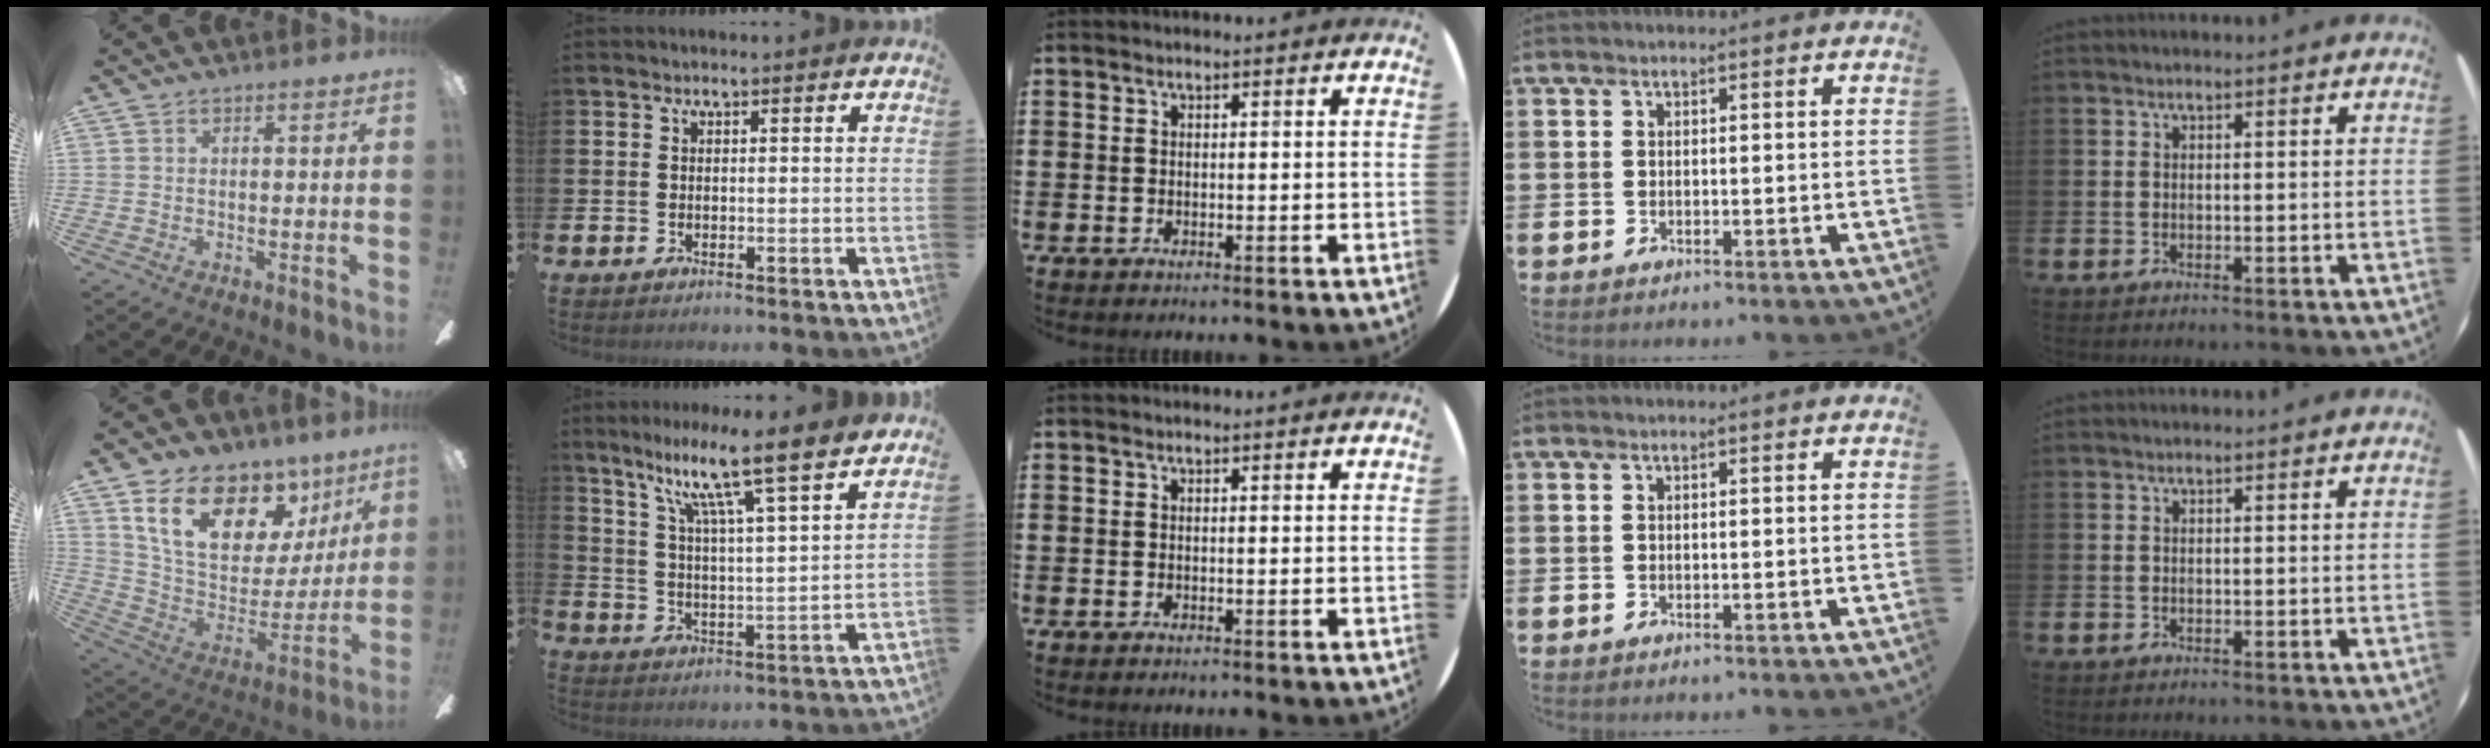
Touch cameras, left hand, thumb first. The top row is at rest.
{"thumb": {"total": 20.4, "force": [12.2, 11.9, 11.3], "torque": [-0.193, -0.066, 0.221]}, "index": {"total": 10.3, "force": [8.6, 0.2, 5.7], "torque": [-0.122, -0.068, 0.134]}}